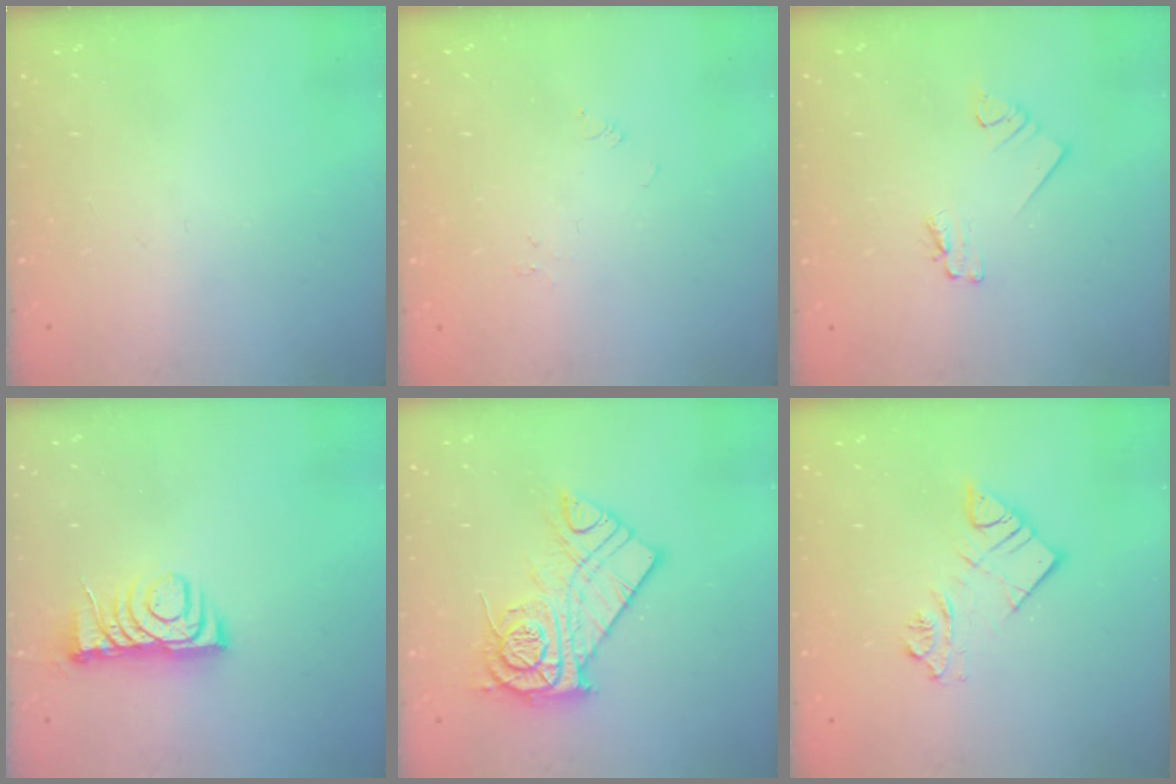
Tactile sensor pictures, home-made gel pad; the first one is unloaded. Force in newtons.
{"total": 0.0}
{"total": 1.6, "press": 1.5, "slide": 0.2}
{"total": 7.0, "press": 7.0, "slide": 0.7}
{"total": 14.0, "press": 13.9, "slide": 1.4}
{"total": 9.8, "press": 9.7, "slide": 0.9}